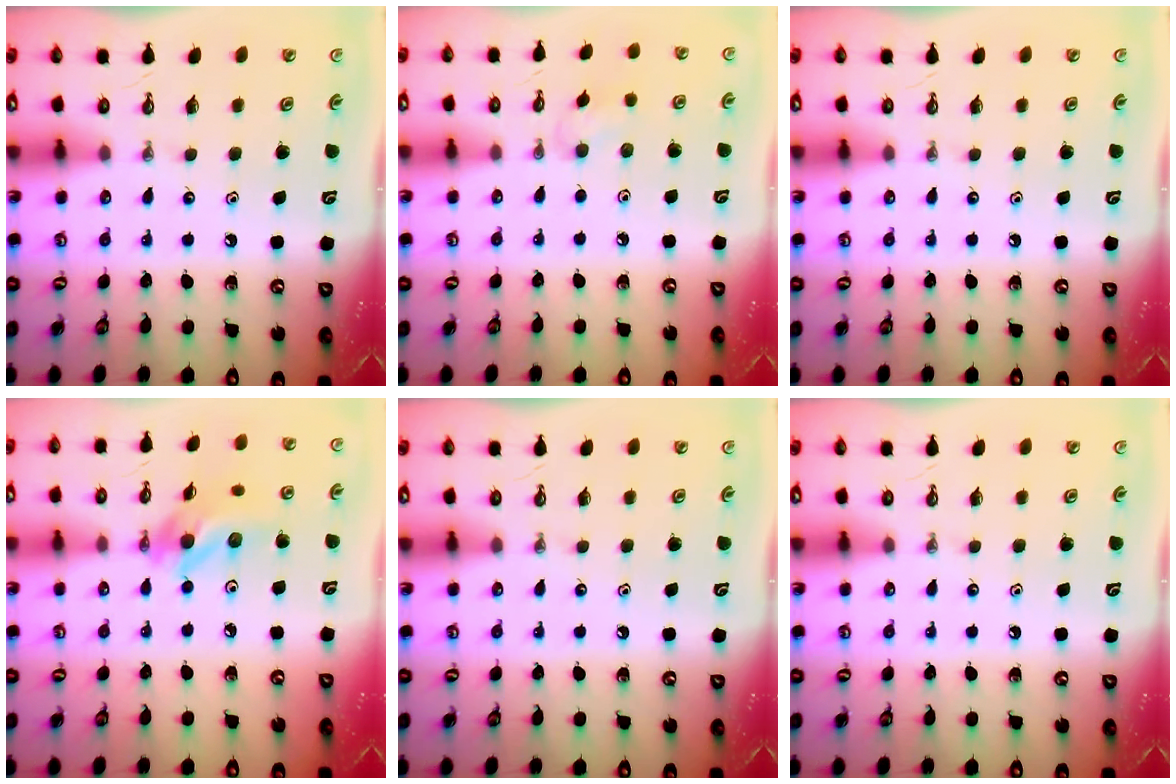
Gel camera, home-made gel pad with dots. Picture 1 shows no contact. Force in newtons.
{"total": 5.3, "press": 5.2, "slide": 0.9}
{"total": 0.0}
{"total": 13.3, "press": 12.2, "slide": 5.5}
{"total": 0.0}
{"total": 0.0}